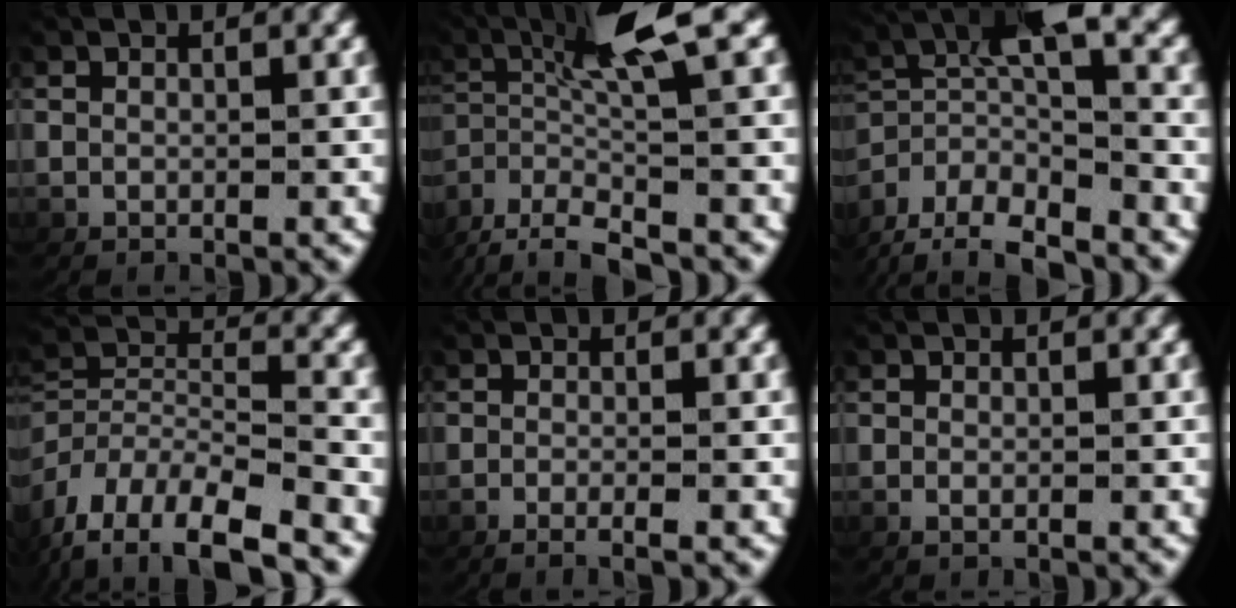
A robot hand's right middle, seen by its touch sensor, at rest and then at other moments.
{"total": 6.5, "force": [0.8, 2.0, 6.1], "torque": [-0.131, 0.003, 0.024]}
{"total": 7.2, "force": [-1.7, 4.8, 5.2], "torque": [-0.114, -0.025, -0.021]}
{"total": 7.4, "force": [-3.3, 4.2, 5.1], "torque": [-0.108, -0.013, -0.047]}
{"total": 1.8, "force": [-1.4, 0.4, 1.2], "torque": [-0.032, 0.002, -0.026]}
{"total": 0.6, "force": [-0.3, 0.3, 0.4], "torque": [-0.020, -0.007, 0.000]}